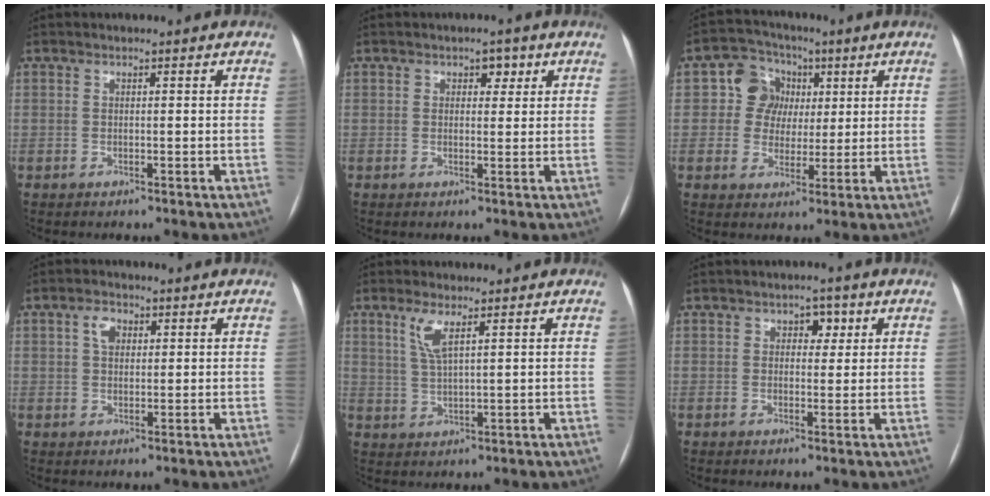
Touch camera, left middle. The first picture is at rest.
{"total": 2.3, "force": [1.1, 1.6, 1.3], "torque": [-0.012, 0.007, 0.014]}
{"total": 7.4, "force": [1.8, 6.9, 2.3], "torque": [-0.043, 0.028, 0.032]}
{"total": 3.1, "force": [1.1, 2.1, 2.0], "torque": [-0.037, 0.012, 0.019]}
{"total": 4.1, "force": [2.1, 0.6, 3.4], "torque": [-0.078, 0.002, 0.047]}
{"total": 2.9, "force": [1.1, 2.0, 1.8], "torque": [-0.020, 0.010, 0.015]}